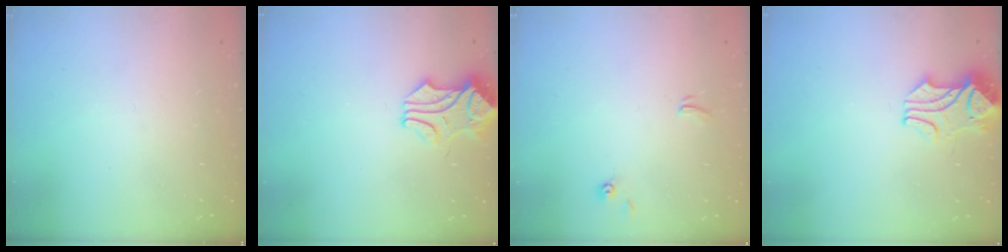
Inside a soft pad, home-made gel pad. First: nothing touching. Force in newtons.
{"total": 0.6, "press": 0.6, "slide": 0.2}
{"total": 1.1, "press": 1.1, "slide": 0.2}
{"total": 2.5, "press": 2.3, "slide": 0.9}